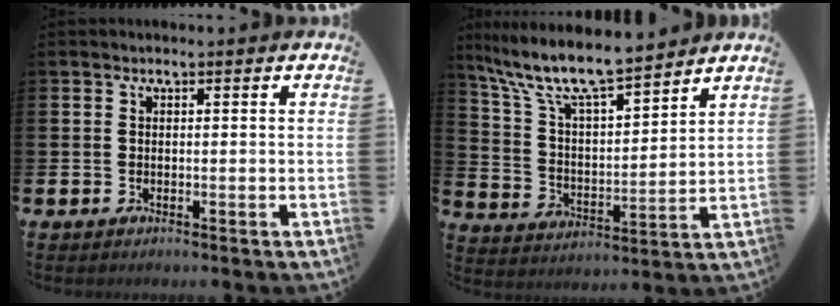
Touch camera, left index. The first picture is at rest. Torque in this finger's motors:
{"motor_torque": [0.45, -0.47, 1.05, 0.21]}